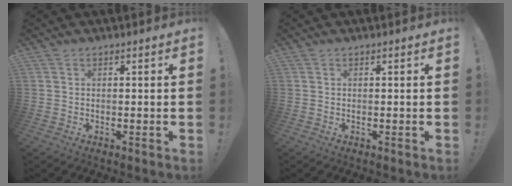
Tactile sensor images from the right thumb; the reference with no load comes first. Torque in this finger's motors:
{"motor_torque": [0.00, 0.00, 0.00, 0.00, 0.00]}